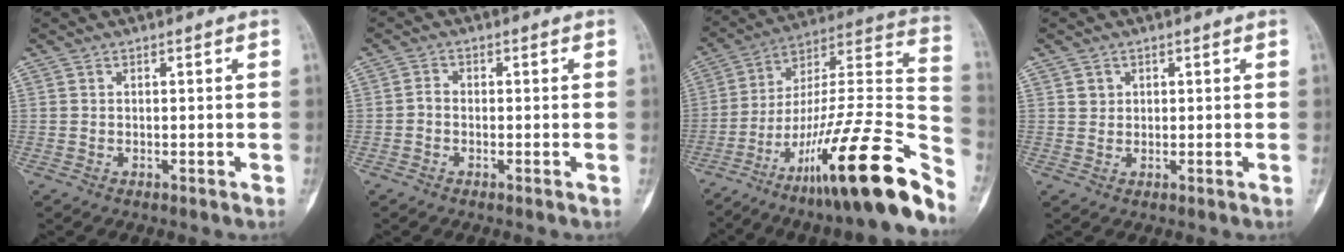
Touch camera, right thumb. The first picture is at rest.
{"total": 1.4, "force": [-0.5, 0.9, 0.9], "torque": [-0.017, 0.001, -0.018]}
{"total": 29.9, "force": [-18.3, 5.0, 23.1], "torque": [-0.297, 0.092, -0.292]}
{"total": 1.5, "force": [0.7, 1.3, 0.3], "torque": [0.002, -0.002, 0.009]}